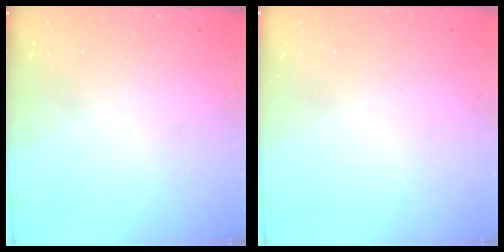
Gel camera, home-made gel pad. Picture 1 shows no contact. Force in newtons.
{"total": 0.8, "press": 0.8, "slide": 0.0}